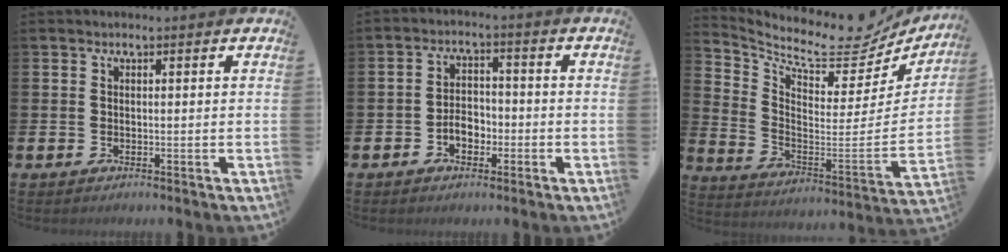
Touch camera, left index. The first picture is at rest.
{"total": 3.4, "force": [-1.5, 2.3, 2.0], "torque": [-0.028, 0.002, -0.034]}
{"total": 8.0, "force": [6.8, 2.9, 3.1], "torque": [-0.067, -0.074, 0.106]}